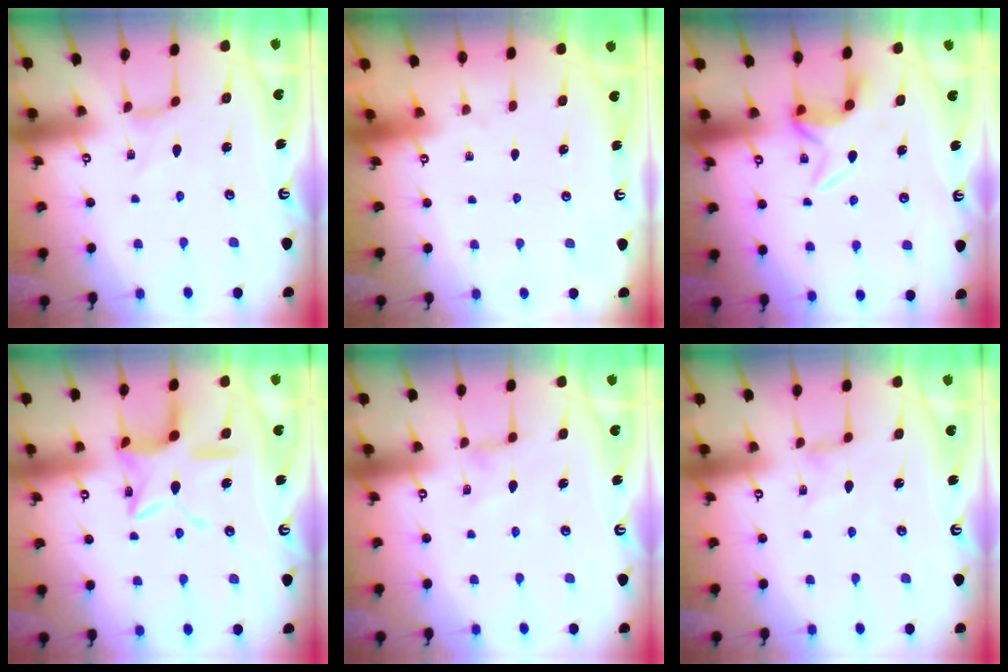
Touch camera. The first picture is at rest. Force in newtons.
{"total": 0.0}
{"total": 6.1, "press": 5.9, "slide": 1.6}
{"total": 11.8, "press": 11.8, "slide": 1.0}
{"total": 1.2, "press": 1.1, "slide": 0.4}
{"total": 1.2, "press": 1.2, "slide": 0.1}